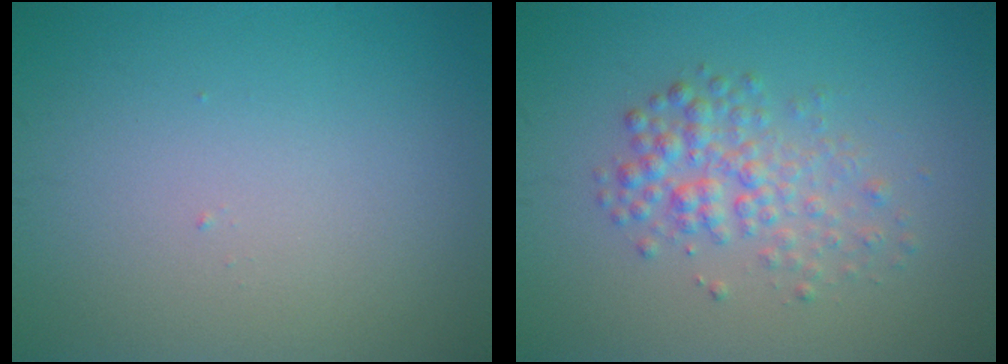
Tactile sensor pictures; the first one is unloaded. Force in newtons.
{"total": 3.2, "press": 3.2, "slide": 0.1}